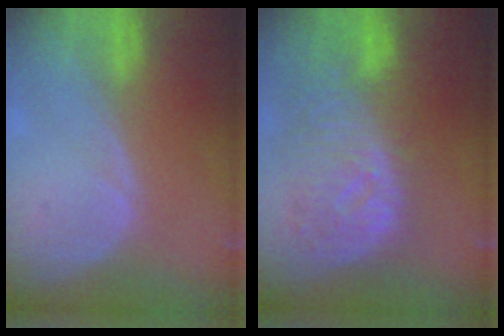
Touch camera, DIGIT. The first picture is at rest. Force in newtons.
{"total": 11.1, "press": 9.7, "slide": 5.3}